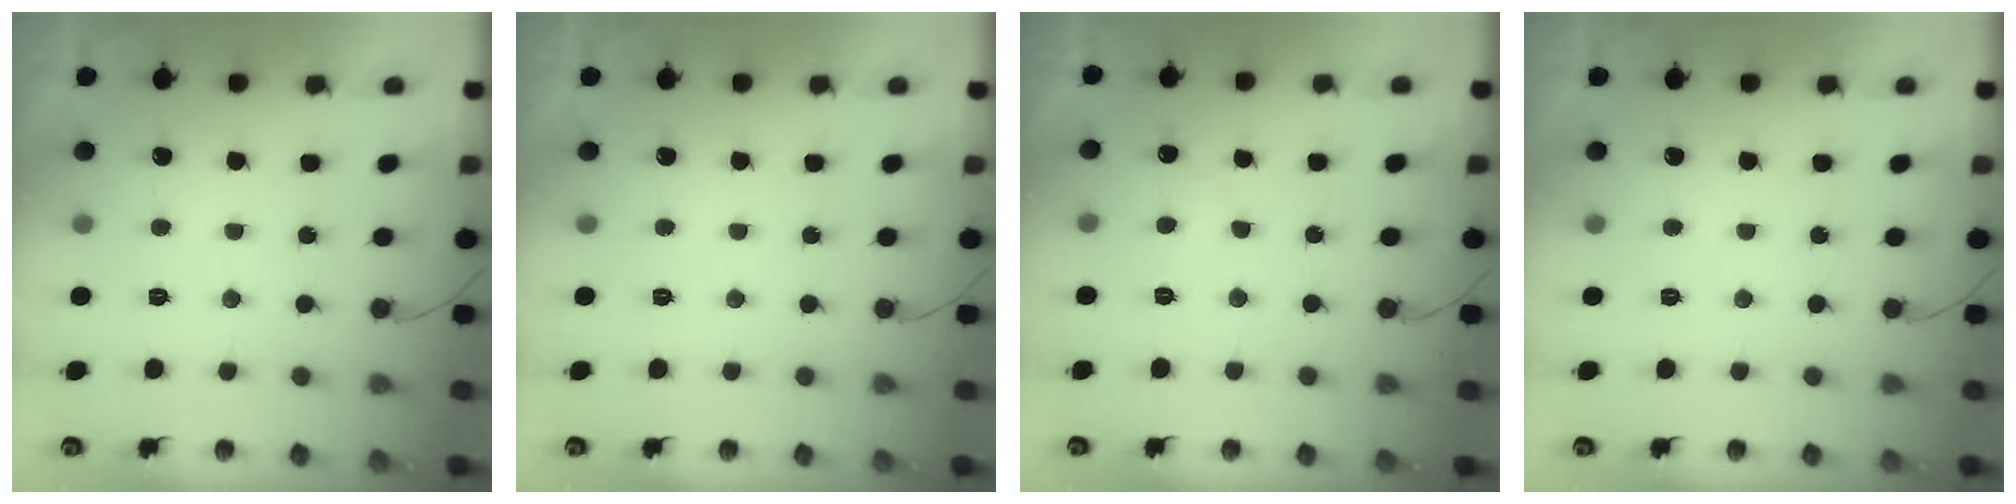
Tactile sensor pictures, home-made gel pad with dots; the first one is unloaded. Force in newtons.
{"total": 0.0}
{"total": 4.9, "press": 4.8, "slide": 0.3}
{"total": 0.0}